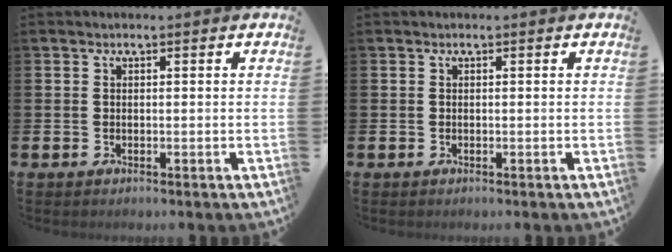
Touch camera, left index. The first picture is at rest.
{"total": 0.0}